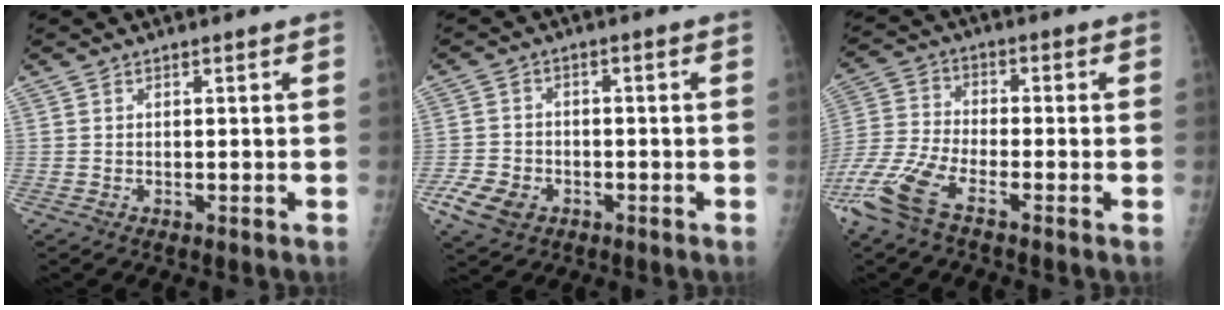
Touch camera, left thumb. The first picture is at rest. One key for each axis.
{"total": 6.8, "fx": -3.5, "fy": 4.9, "fz": 3.1, "tx": -0.062, "ty": 0.011, "tz": -0.058}
{"total": 11.5, "fx": -7.3, "fy": 3.8, "fz": 8.0, "tx": -0.195, "ty": 0.008, "tz": -0.153}